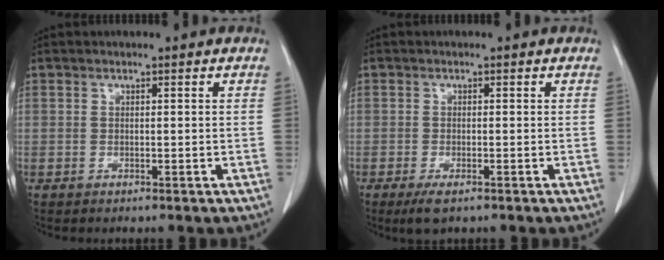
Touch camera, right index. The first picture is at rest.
{"total": 2.8, "force": [-1.8, 0.7, 2.1], "torque": [-0.042, -0.006, -0.028]}